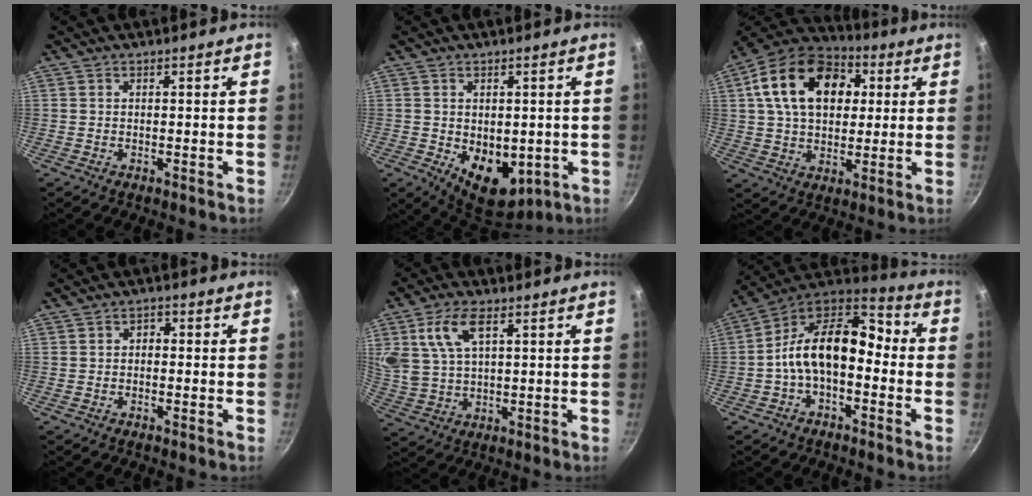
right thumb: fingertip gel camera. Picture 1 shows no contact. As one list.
[{"total": 10.3, "force": [-1.7, 6.9, 7.5], "torque": [-0.080, -0.020, -0.005]}, {"total": 20.5, "force": [5.2, 14.0, 14.0], "torque": [-0.214, 0.017, 0.074]}, {"total": 1.7, "force": [-0.3, 1.4, 1.0], "torque": [-0.014, 0.009, -0.009]}, {"total": 9.8, "force": [3.9, 5.1, 7.4], "torque": [-0.145, -0.004, 0.082]}, {"total": 15.9, "force": [-2.1, 9.8, 12.3], "torque": [-0.190, 0.057, -0.056]}]